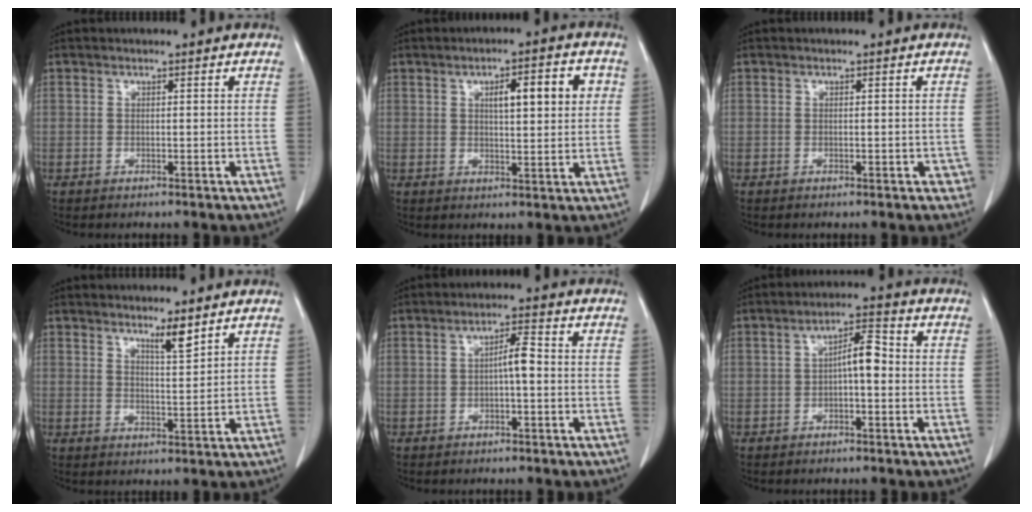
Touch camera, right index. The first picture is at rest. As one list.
[{"total": 7.5, "force": [2.3, 1.8, 6.9], "torque": [-0.104, 0.013, 0.034]}, {"total": 1.6, "force": [-0.6, 0.9, 1.1], "torque": [-0.006, 0.004, -0.003]}, {"total": 3.5, "force": [2.8, 0.0, 2.2], "torque": [-0.040, -0.010, 0.049]}, {"total": 3.2, "force": [-0.3, 0.5, 3.2], "torque": [-0.051, 0.006, -0.006]}, {"total": 4.7, "force": [-0.3, 1.3, 4.4], "torque": [-0.072, 0.019, -0.007]}]